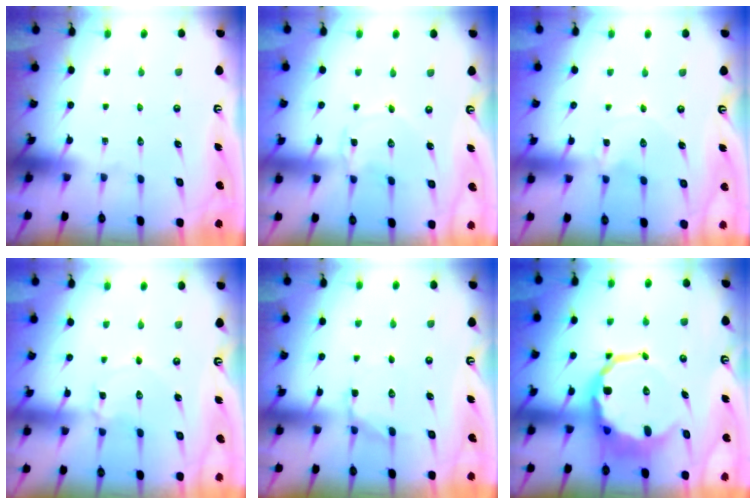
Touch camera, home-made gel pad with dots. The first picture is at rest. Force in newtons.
{"total": 2.4, "press": 2.4, "slide": 0.3}
{"total": 0.0}
{"total": 2.0, "press": 2.0, "slide": 0.2}
{"total": 3.6, "press": 3.3, "slide": 1.4}
{"total": 12.2, "press": 11.9, "slide": 2.8}